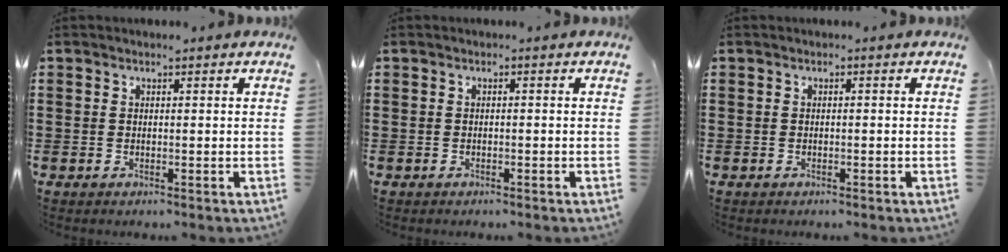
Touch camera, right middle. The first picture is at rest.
{"total": 0.0}
{"total": 0.0}